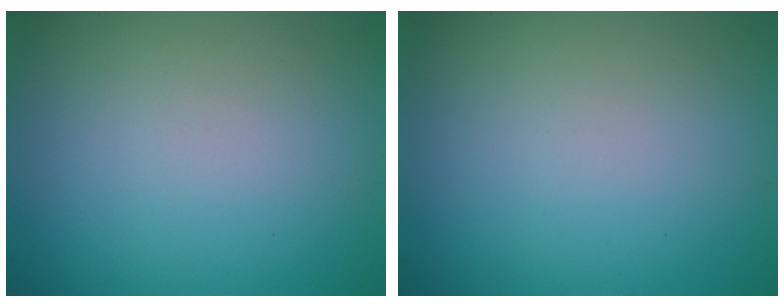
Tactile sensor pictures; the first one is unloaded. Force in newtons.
{"total": 0.0}